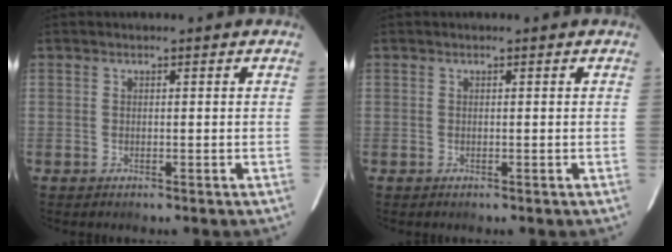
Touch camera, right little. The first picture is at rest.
{"total": 0.0}